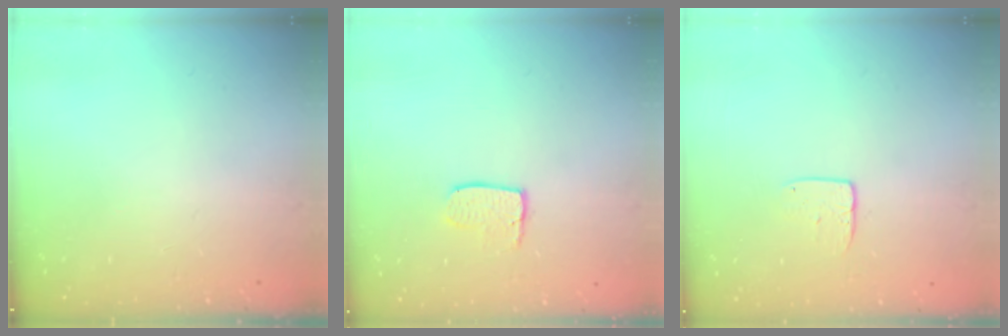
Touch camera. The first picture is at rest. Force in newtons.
{"total": 5.5, "press": 5.5, "slide": 0.3}
{"total": 5.8, "press": 5.7, "slide": 0.6}